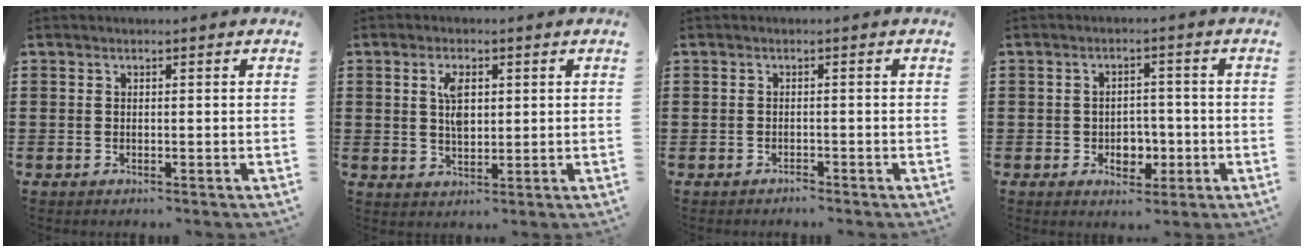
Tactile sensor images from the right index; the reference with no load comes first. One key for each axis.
{"total": 4.3, "fx": 1.0, "fy": 2.2, "fz": 3.6, "tx": -0.069, "ty": 0.007, "tz": 0.015}
{"total": 1.1, "fx": -1.1, "fy": 0.2, "fz": -0.1, "tx": -0.001, "ty": 0.005, "tz": -0.025}
{"total": 3.9, "fx": -1.3, "fy": 2.9, "fz": 2.2, "tx": -0.030, "ty": 0.000, "tz": -0.028}